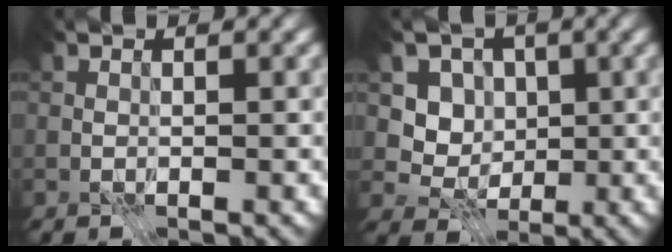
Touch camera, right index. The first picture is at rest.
{"total": 3.7, "force": [0.3, 3.4, 1.4], "torque": [-0.024, -0.007, -0.012]}